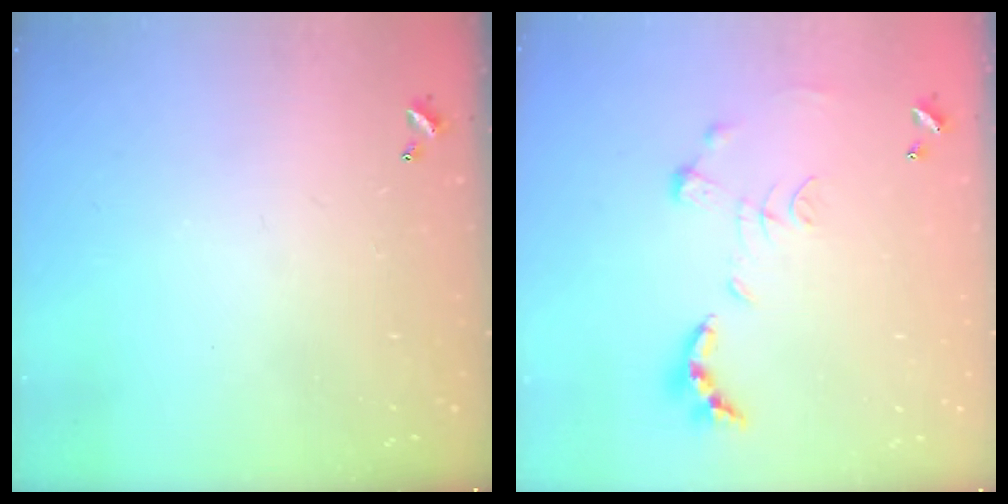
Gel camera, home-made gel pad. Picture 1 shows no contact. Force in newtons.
{"total": 1.3, "press": 1.2, "slide": 0.3}